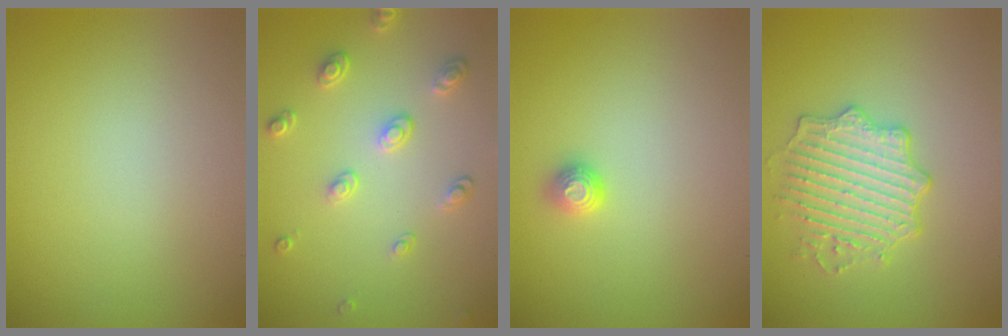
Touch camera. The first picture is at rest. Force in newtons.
{"total": 2.8, "press": 2.5, "slide": 1.1}
{"total": 1.3, "press": 1.1, "slide": 0.7}
{"total": 3.9, "press": 3.8, "slide": 0.8}